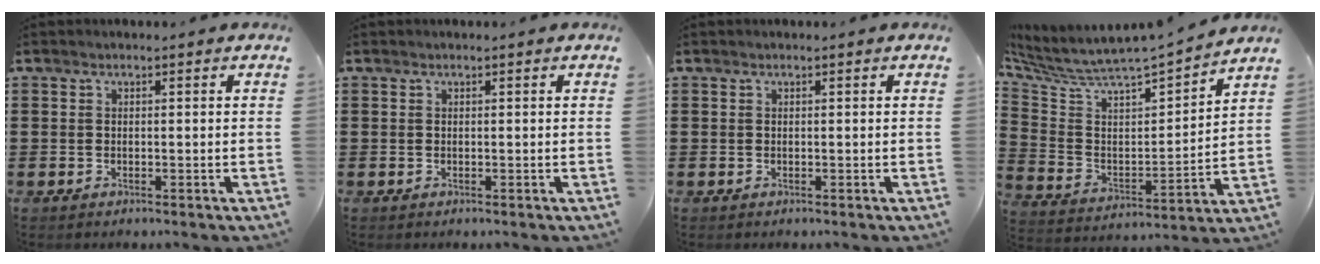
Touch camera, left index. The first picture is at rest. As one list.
[{"total": 0.0}, {"total": 0.0}, {"total": 4.7, "force": [4.4, 0.7, 1.5], "torque": [-0.059, -0.054, 0.066]}]